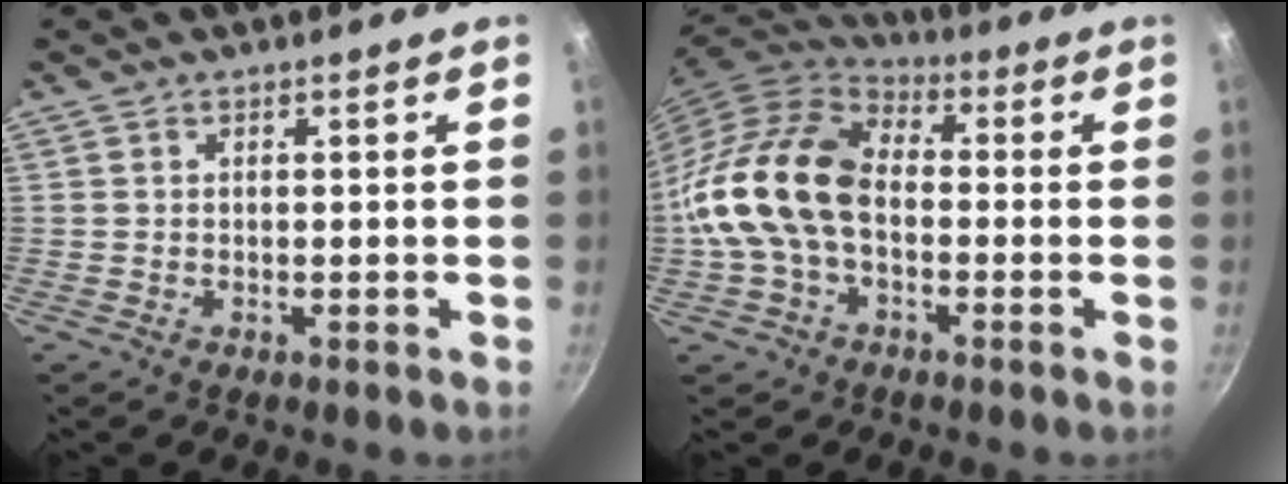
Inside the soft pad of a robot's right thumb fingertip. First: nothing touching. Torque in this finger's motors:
{"motor_torque": [1.67, 3.34, 1.95, -0.82, 0.52]}